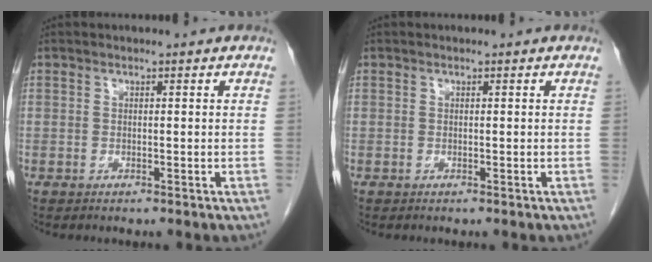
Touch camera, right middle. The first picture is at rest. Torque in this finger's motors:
{"motor_torque": [-0.18, -0.02, -0.10, -0.01]}